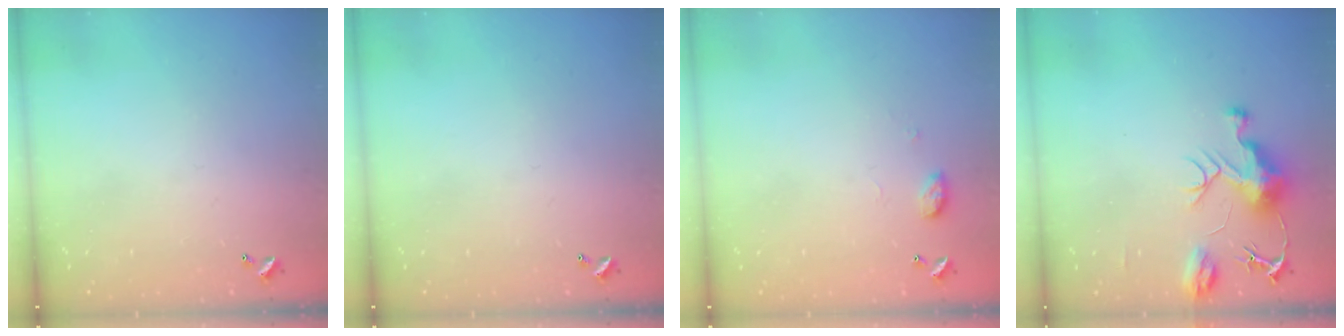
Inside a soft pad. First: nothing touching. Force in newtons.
{"total": 0.0}
{"total": 5.3, "press": 5.2, "slide": 0.8}
{"total": 9.2, "press": 9.2, "slide": 1.0}